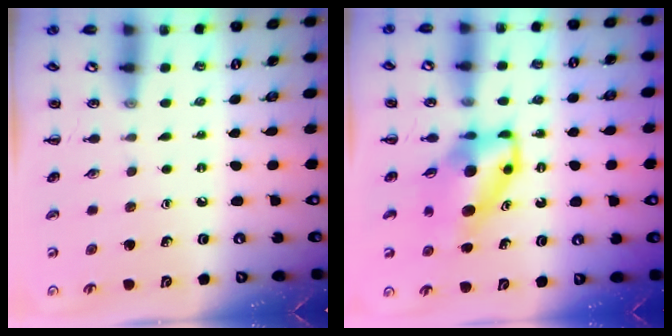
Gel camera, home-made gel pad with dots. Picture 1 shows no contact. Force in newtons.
{"total": 6.9, "press": 6.7, "slide": 1.7}